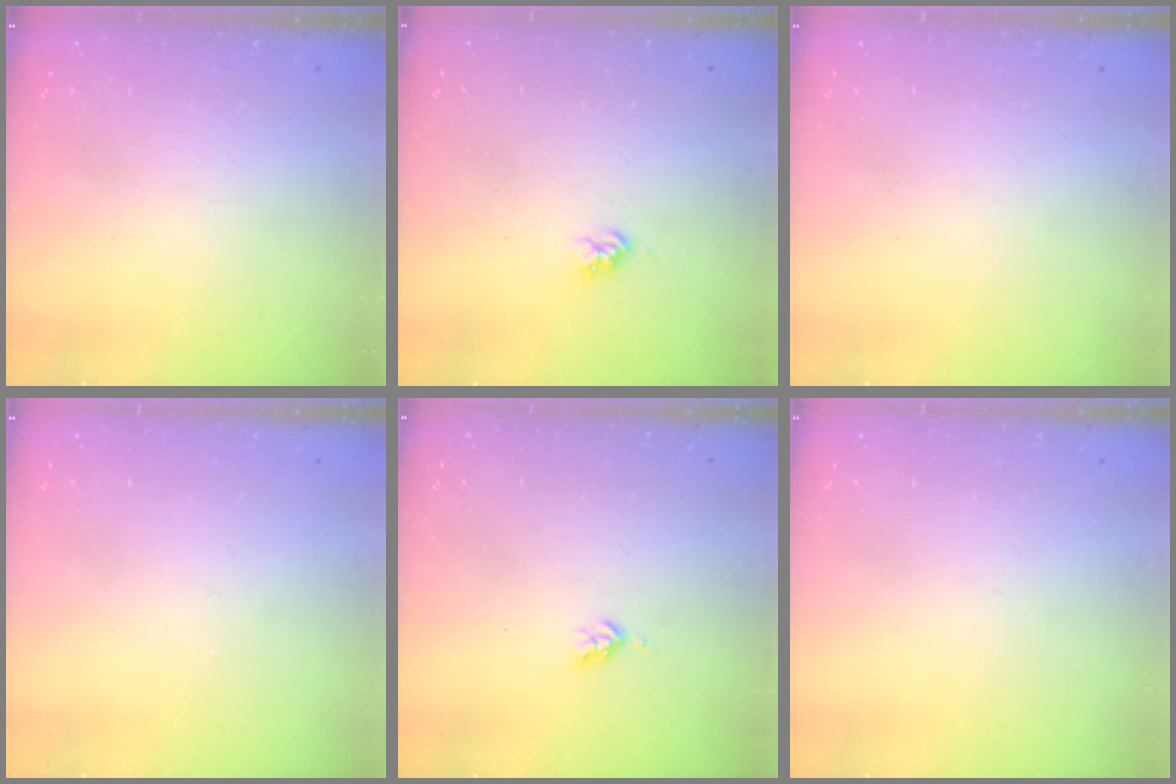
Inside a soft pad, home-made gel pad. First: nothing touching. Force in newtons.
{"total": 3.1, "press": 3.1, "slide": 0.4}
{"total": 0.0}
{"total": 0.0}
{"total": 2.7, "press": 2.6, "slide": 0.5}
{"total": 0.0}